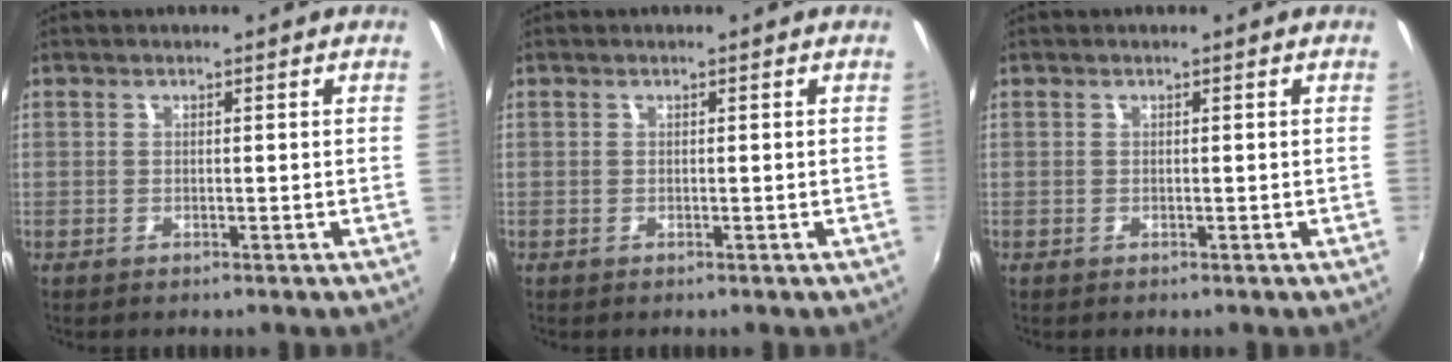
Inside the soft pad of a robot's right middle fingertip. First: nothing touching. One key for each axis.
{"total": 0.0}
{"total": 0.0}